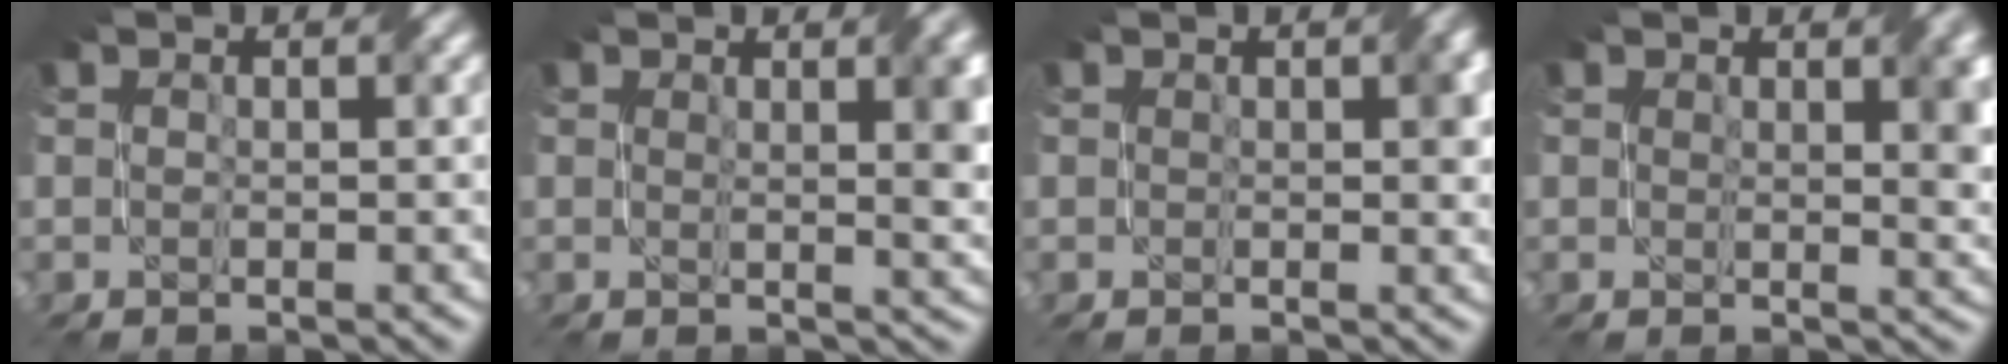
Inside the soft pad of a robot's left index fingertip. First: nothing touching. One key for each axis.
{"total": 4.0, "fx": 1.3, "fy": 1.1, "fz": 3.6, "tx": -0.039, "ty": 0.002, "tz": 0.020}
{"total": 2.3, "fx": 0.6, "fy": 1.1, "fz": 1.9, "tx": -0.018, "ty": 0.004, "tz": 0.011}
{"total": 3.5, "fx": 1.3, "fy": 1.2, "fz": 3.0, "tx": -0.034, "ty": -0.002, "tz": 0.022}